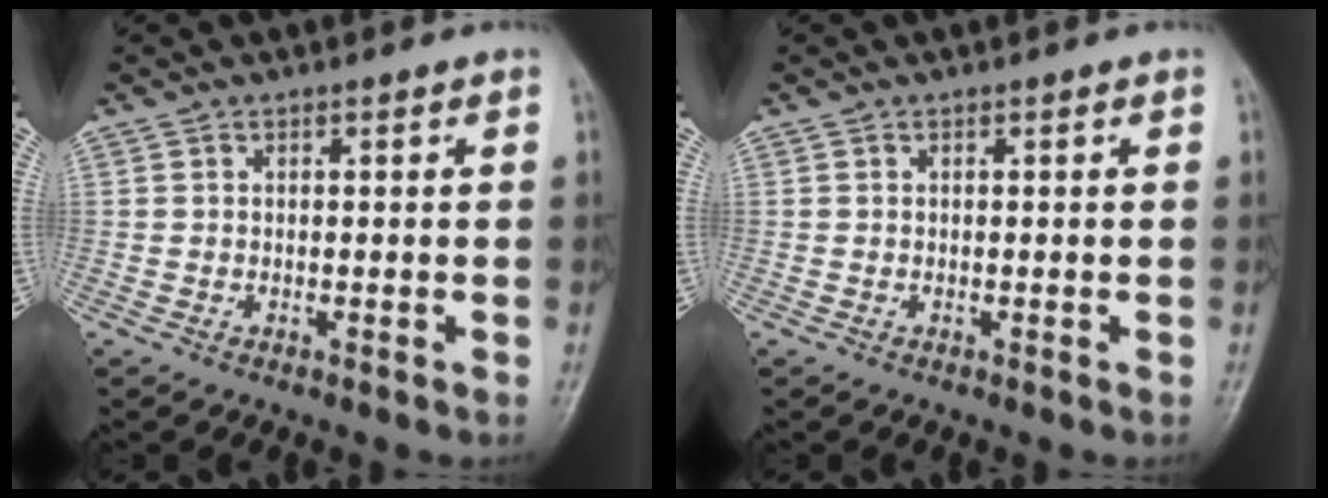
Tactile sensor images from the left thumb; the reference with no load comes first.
{"total": 0.0}